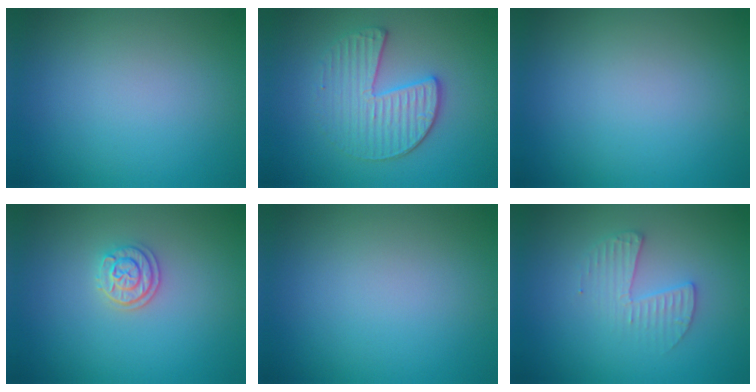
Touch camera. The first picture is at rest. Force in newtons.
{"total": 3.7, "press": 3.5, "slide": 1.3}
{"total": 0.0}
{"total": 2.2, "press": 2.1, "slide": 0.9}
{"total": 0.0}
{"total": 2.3, "press": 2.3, "slide": 0.3}